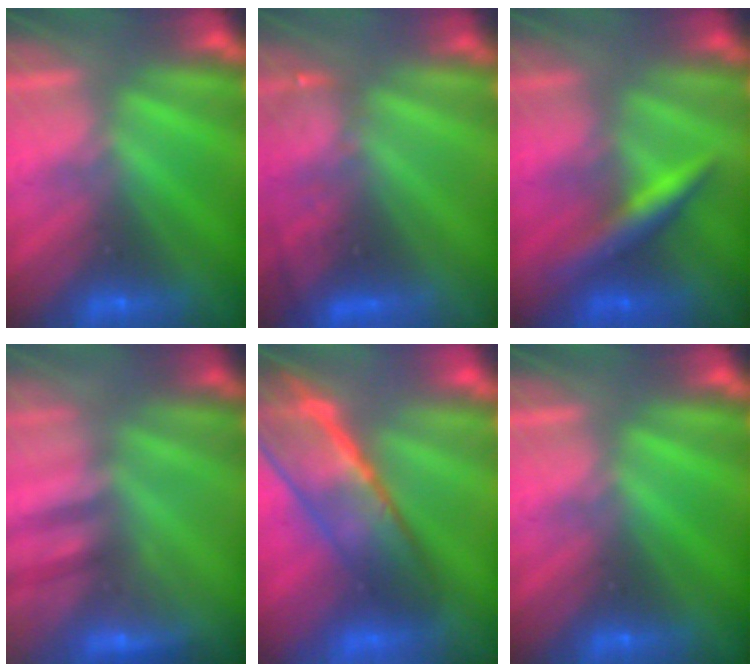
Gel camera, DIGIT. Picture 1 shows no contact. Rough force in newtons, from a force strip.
{"total": 2.9}
{"total": 2.3}
{"total": 2.4}
{"total": 6.9}
{"total": 0.0}